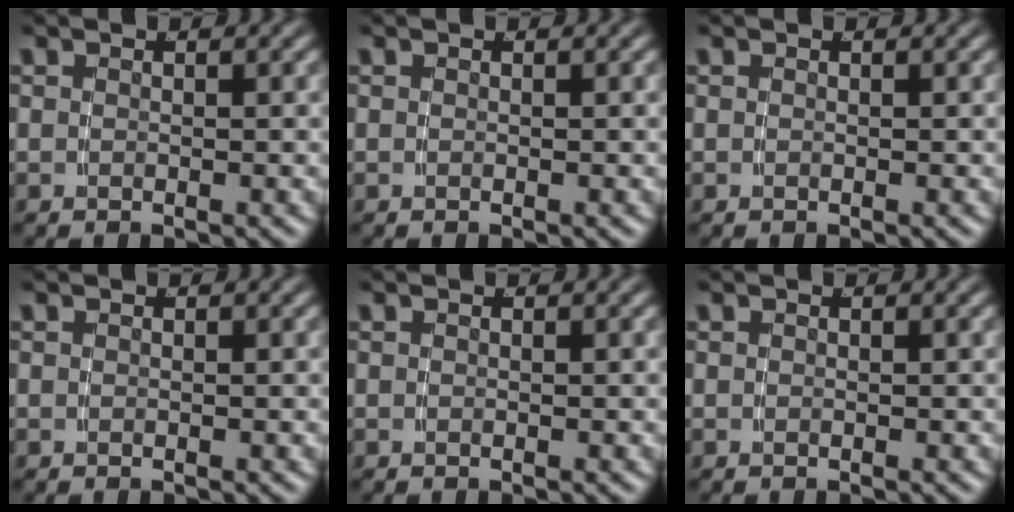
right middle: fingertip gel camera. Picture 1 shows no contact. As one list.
[{"total": 0.0}, {"total": 0.0}, {"total": 0.0}, {"total": 0.0}, {"total": 0.0}]